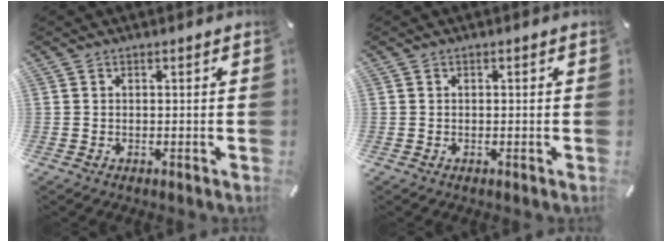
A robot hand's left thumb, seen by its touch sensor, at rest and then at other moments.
{"total": 0.0}